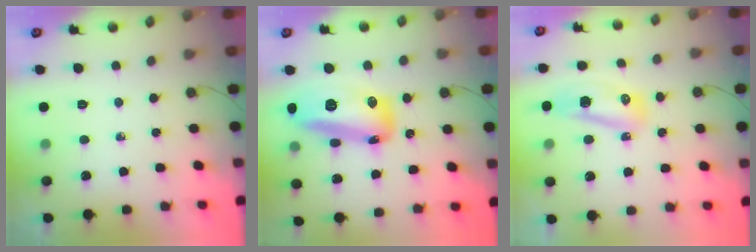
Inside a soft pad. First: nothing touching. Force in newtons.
{"total": 32.3, "press": 23.8, "slide": 21.9}
{"total": 11.9, "press": 9.6, "slide": 7.0}